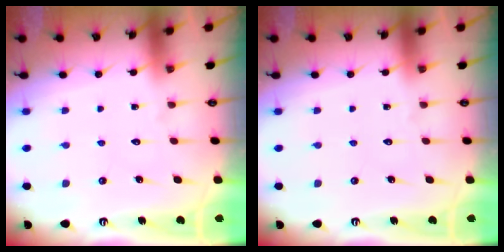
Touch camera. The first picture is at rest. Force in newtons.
{"total": 0.0}